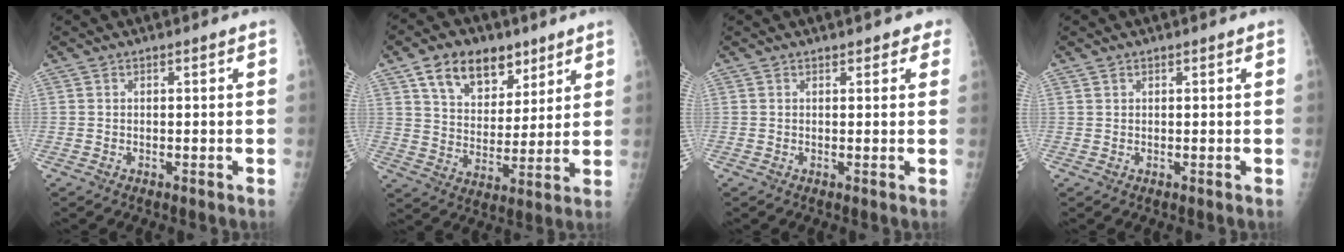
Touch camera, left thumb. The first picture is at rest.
{"total": 13.9, "force": [8.2, 8.9, 6.9], "torque": [-0.078, -0.035, 0.141]}
{"total": 2.2, "force": [1.6, 1.3, 1.0], "torque": [0.013, -0.002, 0.011]}
{"total": 0.6, "force": [0.4, 0.4, 0.1], "torque": [0.002, -0.002, 0.006]}